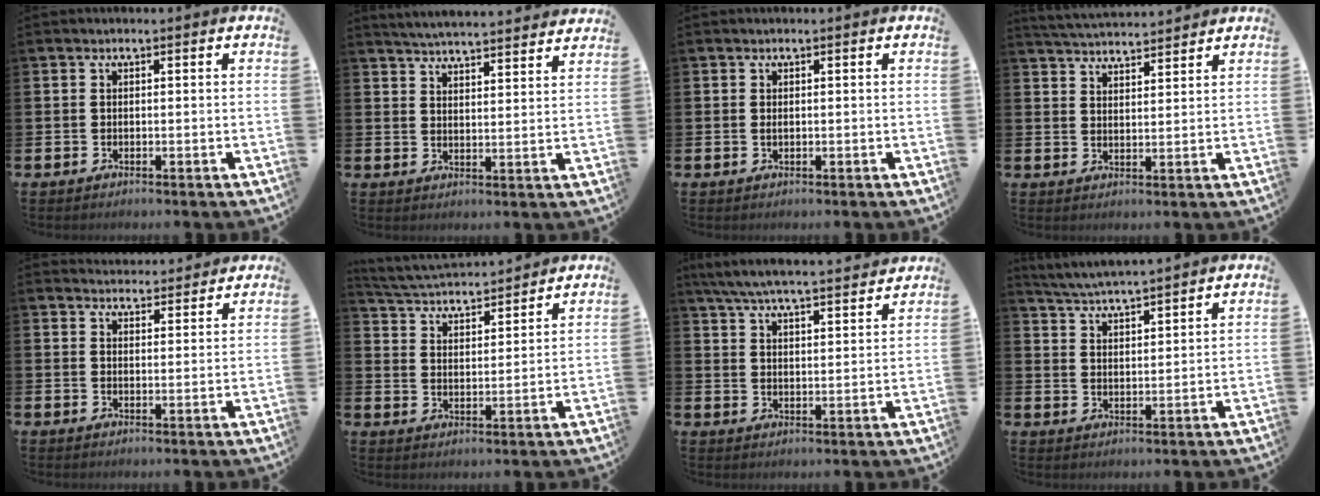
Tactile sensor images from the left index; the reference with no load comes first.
{"total": 4.9, "force": [4.9, -0.1, 0.3], "torque": [-0.015, -0.037, 0.086]}
{"total": 0.5, "force": [0.1, 0.2, 0.5], "torque": [-0.003, -0.001, 0.000]}
{"total": 4.4, "force": [4.4, 0.3, 0.1], "torque": [-0.015, -0.024, 0.079]}
{"total": 3.7, "force": [3.6, 0.6, -0.1], "torque": [-0.001, -0.022, 0.066]}
{"total": 4.6, "force": [4.6, 0.6, 0.1], "torque": [-0.022, -0.039, 0.076]}
{"total": 6.6, "force": [6.3, 0.3, 1.8], "torque": [-0.049, -0.045, 0.111]}
{"total": 4.7, "force": [4.7, -0.2, 0.4], "torque": [-0.026, -0.029, 0.083]}